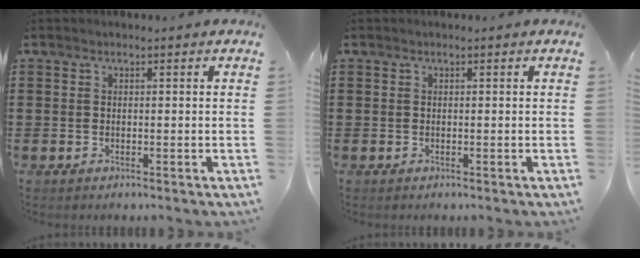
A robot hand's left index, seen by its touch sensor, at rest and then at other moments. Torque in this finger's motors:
{"motor_torque": [0.00, 0.00, 0.00, -0.01]}